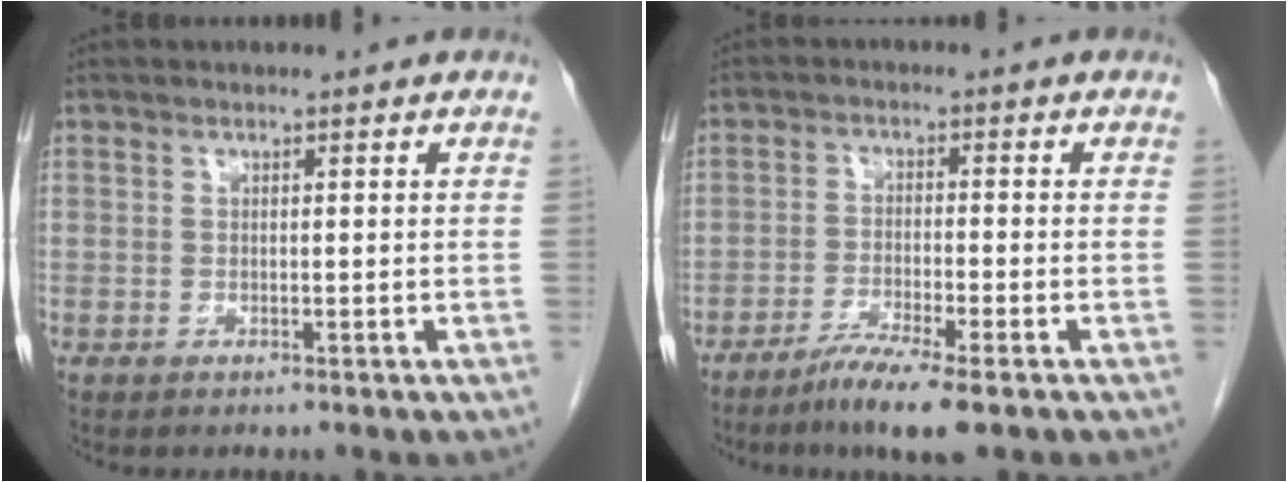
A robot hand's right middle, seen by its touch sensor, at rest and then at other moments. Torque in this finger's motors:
{"motor_torque": [0.89, -0.71, 0.29, 0.03]}